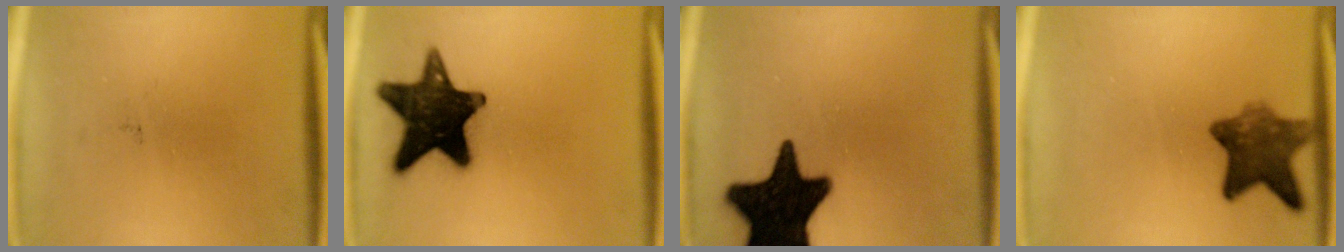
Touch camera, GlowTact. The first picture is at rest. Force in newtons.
{"total": 16.7}
{"total": 19.7}
{"total": 8.2}